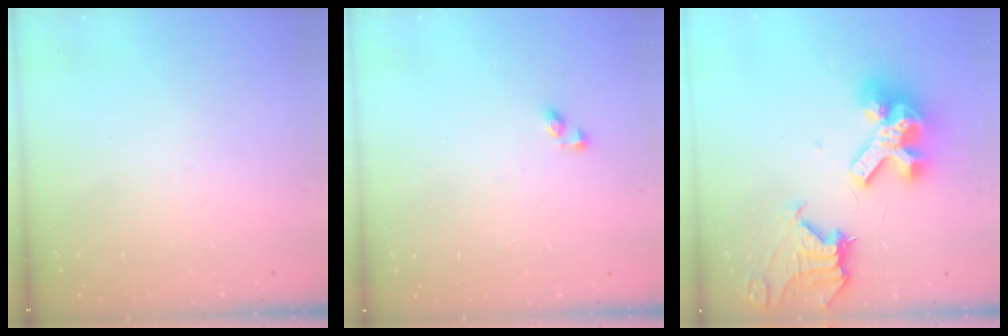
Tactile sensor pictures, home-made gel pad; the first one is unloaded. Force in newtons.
{"total": 3.4, "press": 3.4, "slide": 0.3}
{"total": 17.9, "press": 17.8, "slide": 2.2}